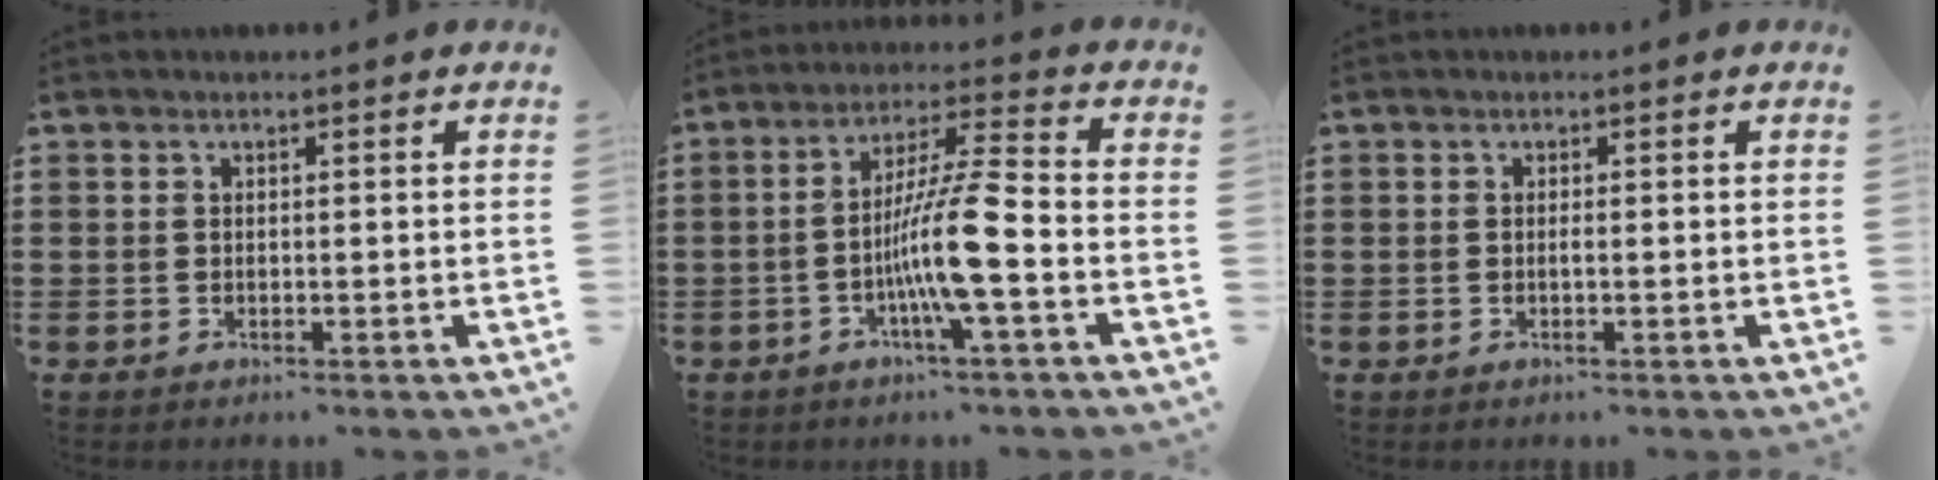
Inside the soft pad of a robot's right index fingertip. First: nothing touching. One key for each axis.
{"total": 10.4, "fx": -3.1, "fy": 0.4, "fz": 10.0, "tx": -0.195, "ty": -0.009, "tz": -0.064}
{"total": 0.5, "fx": -0.2, "fy": 0.0, "fz": 0.5, "tx": -0.010, "ty": -0.004, "tz": -0.003}